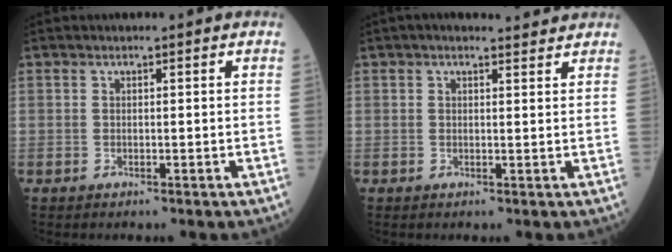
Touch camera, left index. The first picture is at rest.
{"total": 4.0, "force": [3.7, 0.8, 1.4], "torque": [-0.017, 0.013, 0.042]}